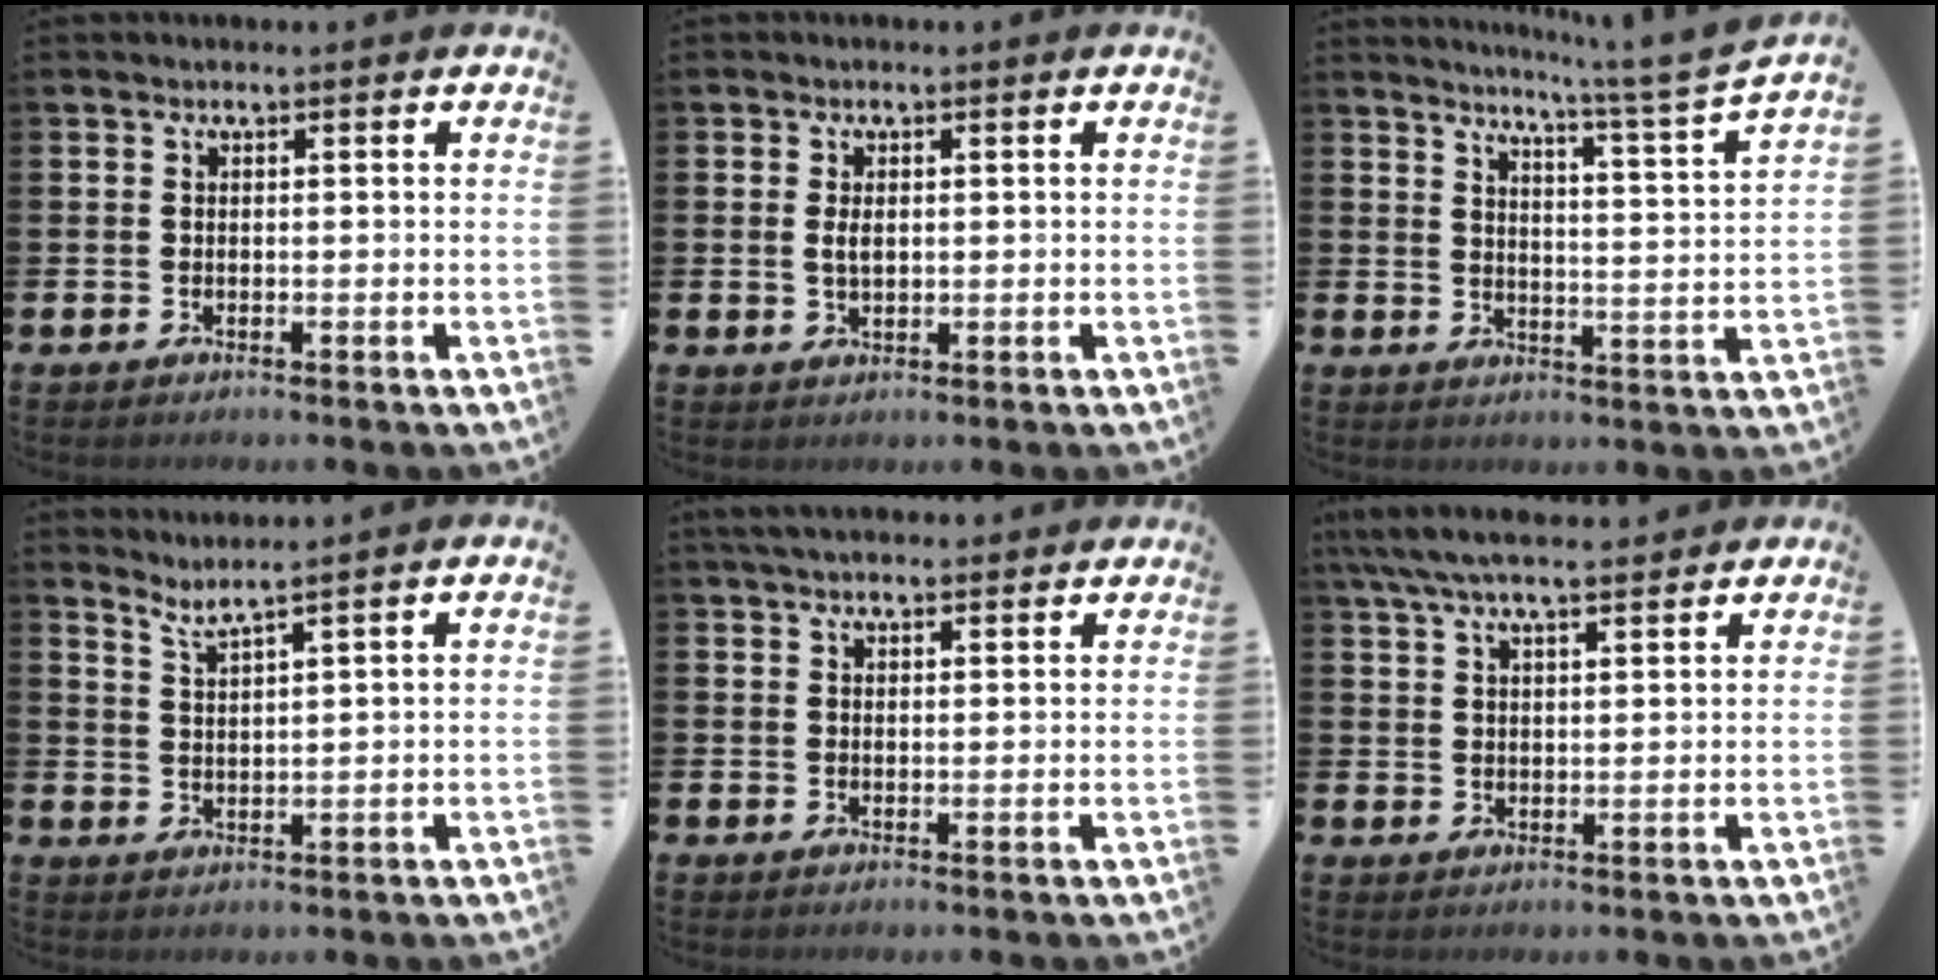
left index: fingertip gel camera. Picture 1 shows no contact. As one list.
[{"total": 2.0, "force": [0.5, 1.1, 1.7], "torque": [-0.022, 0.000, 0.006]}, {"total": 5.1, "force": [4.5, -1.3, 2.1], "torque": [-0.041, -0.045, 0.067]}, {"total": 3.3, "force": [3.1, -0.8, 0.7], "torque": [-0.024, -0.018, 0.055]}, {"total": 3.4, "force": [3.1, 0.9, 1.1], "torque": [-0.023, -0.008, 0.057]}, {"total": 6.4, "force": [5.8, 1.1, 2.5], "torque": [-0.060, -0.018, 0.106]}]